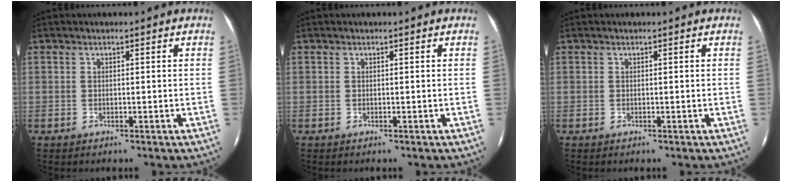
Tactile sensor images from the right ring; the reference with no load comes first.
{"total": 0.0}
{"total": 0.0}